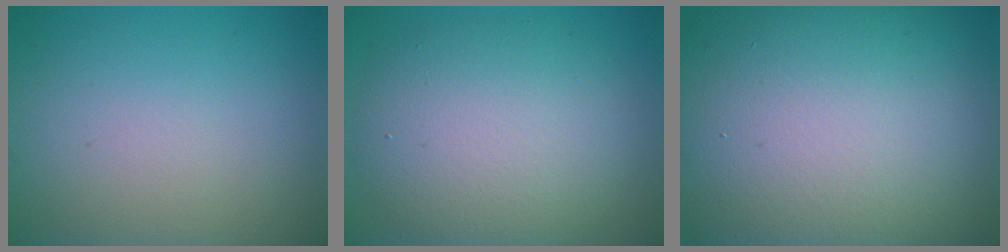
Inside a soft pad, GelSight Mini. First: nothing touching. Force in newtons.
{"total": 8.1, "press": 8.1, "slide": 0.5}
{"total": 20.2, "press": 20.2, "slide": 1.1}